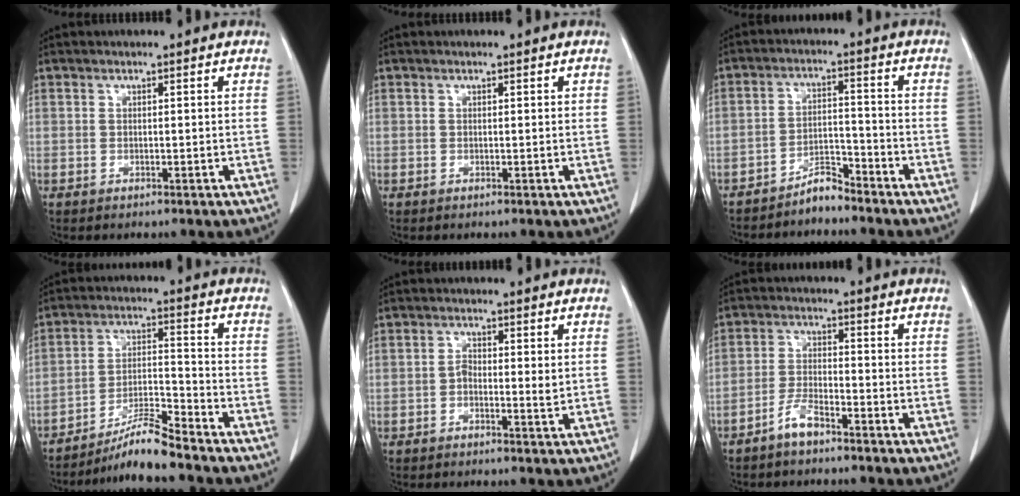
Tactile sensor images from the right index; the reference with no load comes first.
{"total": 0.0}
{"total": 4.2, "force": [-4.0, 0.7, 1.2], "torque": [-0.017, -0.006, -0.074]}
{"total": 8.2, "force": [-7.3, -0.6, 3.8], "torque": [-0.073, -0.010, -0.131]}
{"total": 2.5, "force": [-0.1, 1.0, 2.3], "torque": [-0.035, 0.003, -0.002]}
{"total": 3.9, "force": [-3.2, 0.7, 2.1], "torque": [-0.049, 0.001, -0.065]}